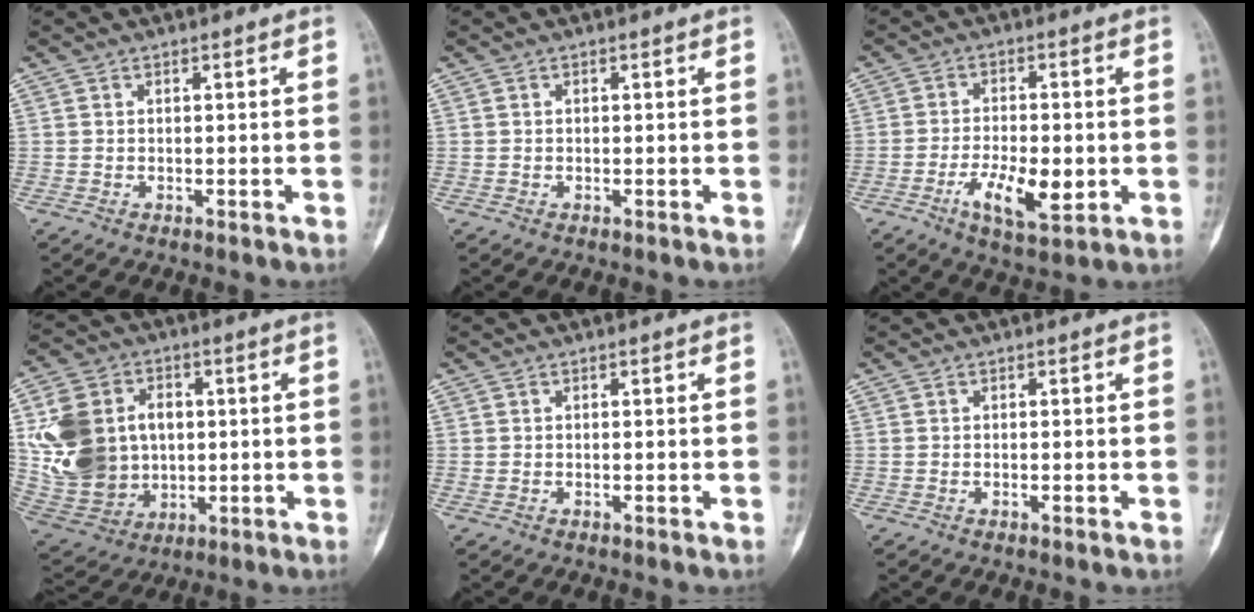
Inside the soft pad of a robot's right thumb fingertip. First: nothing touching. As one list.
[{"total": 0.0}, {"total": 9.2, "force": [-2.7, 3.7, 8.0], "torque": [-0.134, 0.002, -0.042]}, {"total": 19.0, "force": [2.1, 15.1, 11.3], "torque": [-0.202, 0.007, 0.059]}, {"total": 0.0}, {"total": 0.6, "force": [-0.2, 0.2, 0.5], "torque": [-0.007, 0.004, -0.001]}]